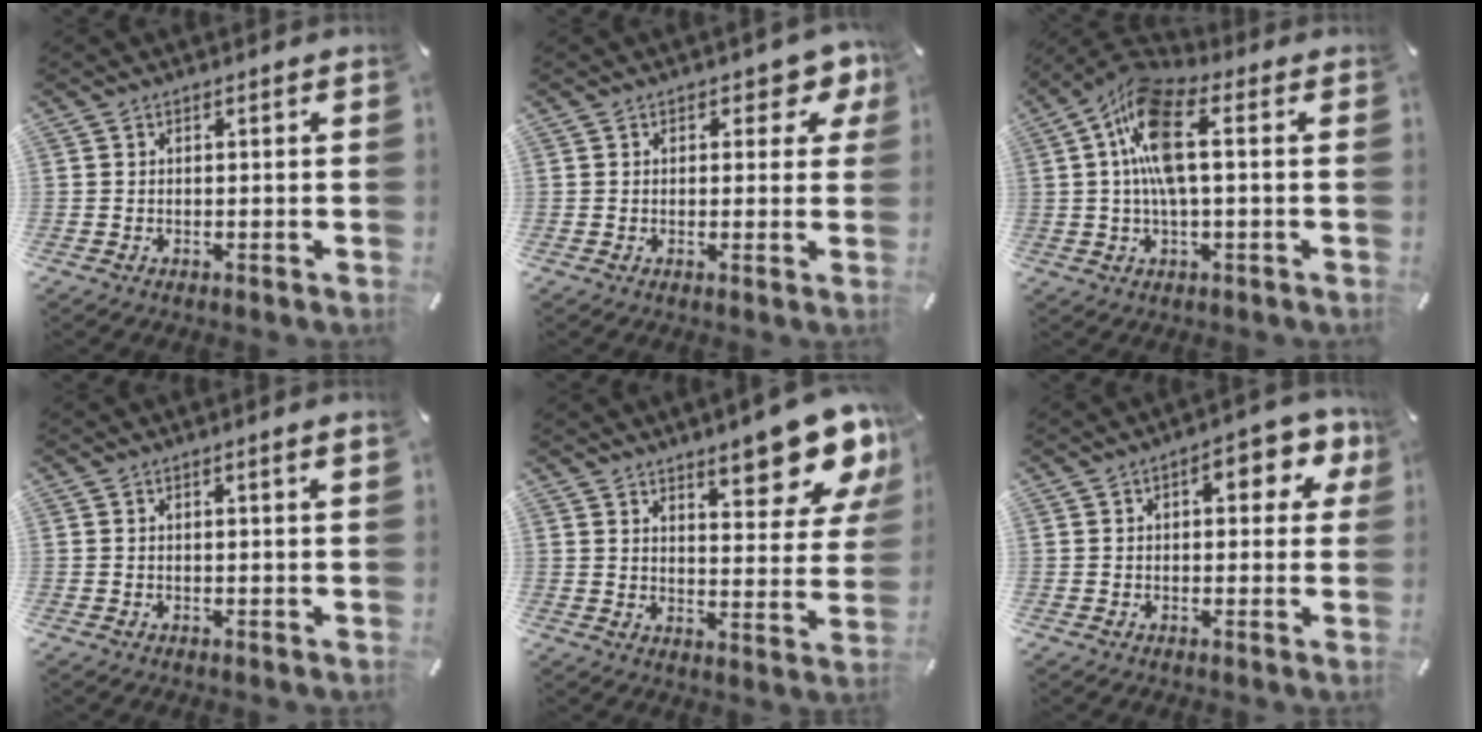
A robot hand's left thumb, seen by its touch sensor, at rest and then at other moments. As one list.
[{"total": 4.7, "force": [2.3, 2.9, 2.9], "torque": [-0.025, -0.004, 0.032]}, {"total": 11.9, "force": [1.0, 4.9, 10.8], "torque": [-0.226, -0.001, 0.016]}, {"total": 1.0, "force": [0.4, 0.0, 0.9], "torque": [-0.016, -0.002, 0.007]}, {"total": 14.1, "force": [10.7, 4.5, 7.9], "torque": [-0.087, -0.082, 0.178]}, {"total": 7.8, "force": [2.6, 4.0, 6.2], "torque": [-0.075, -0.004, 0.036]}]